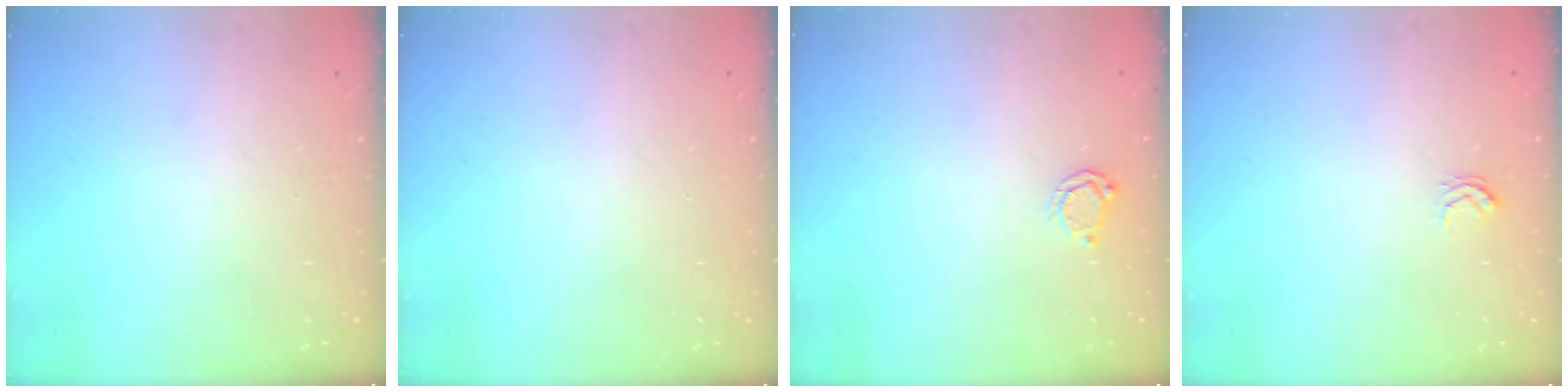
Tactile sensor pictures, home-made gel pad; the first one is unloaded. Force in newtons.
{"total": 0.0}
{"total": 3.8, "press": 3.8, "slide": 0.5}
{"total": 2.6, "press": 2.6, "slide": 0.3}